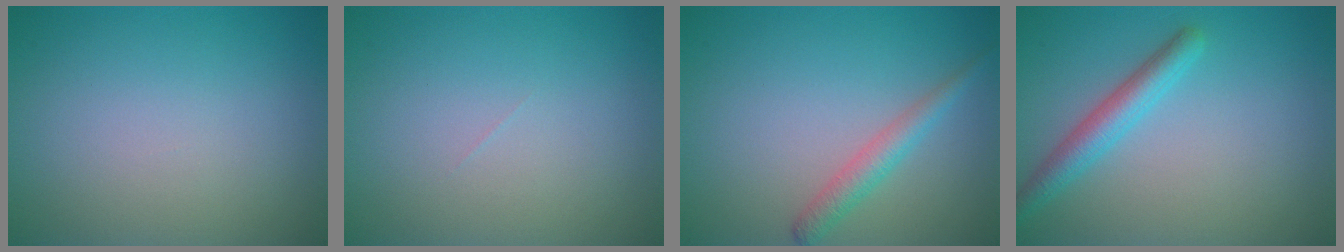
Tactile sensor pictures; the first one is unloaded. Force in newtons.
{"total": 0.0}
{"total": 2.2, "press": 2.2, "slide": 0.1}
{"total": 2.9, "press": 2.9, "slide": 0.1}